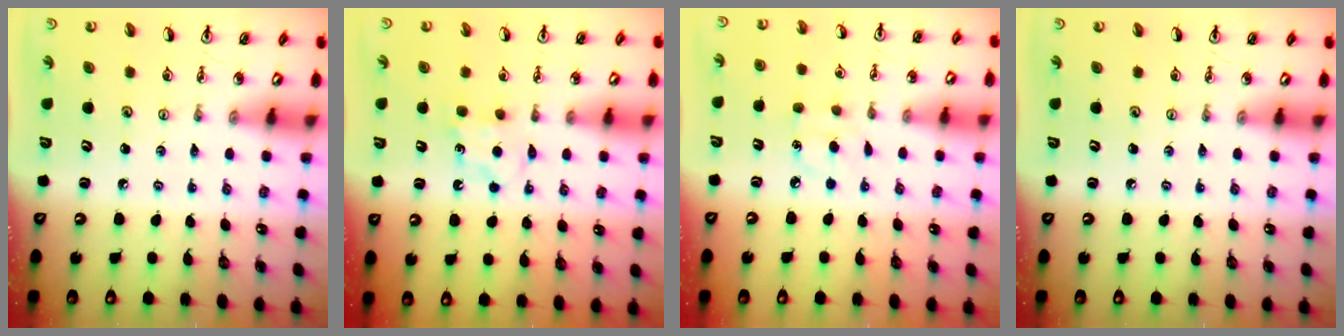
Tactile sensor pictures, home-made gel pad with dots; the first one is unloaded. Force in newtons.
{"total": 4.7, "press": 4.7, "slide": 0.7}
{"total": 5.4, "press": 5.3, "slide": 0.6}
{"total": 0.0}